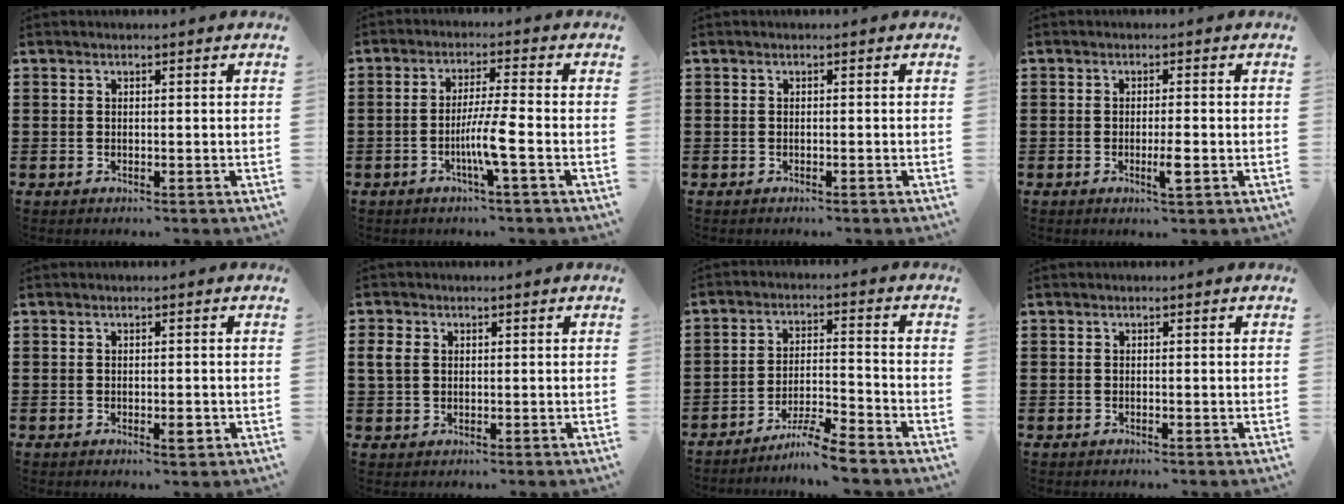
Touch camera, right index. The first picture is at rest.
{"total": 5.8, "force": [-2.1, -0.5, 5.4], "torque": [-0.107, -0.014, -0.044]}
{"total": 0.0}
{"total": 2.9, "force": [-0.9, 0.2, 2.8], "torque": [-0.054, -0.006, -0.018]}
{"total": 1.9, "force": [-0.7, 0.6, 1.6], "torque": [-0.029, -0.001, -0.012]}
{"total": 2.6, "force": [0.7, 2.1, 1.5], "torque": [-0.043, 0.006, 0.010]}
{"total": 5.8, "force": [-5.2, -0.4, 2.5], "torque": [-0.050, -0.009, -0.101]}
{"total": 0.0}